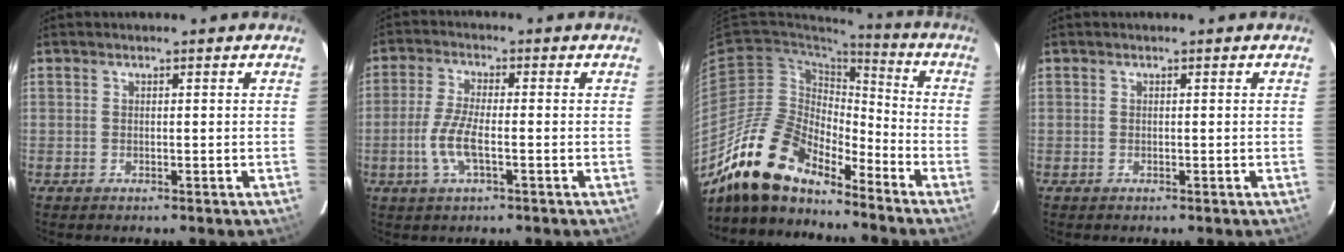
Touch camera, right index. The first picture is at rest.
{"total": 6.6, "force": [-2.0, 1.6, 6.1], "torque": [-0.132, -0.002, -0.040]}
{"total": 16.7, "force": [-13.9, 5.6, 7.2], "torque": [-0.138, -0.005, -0.263]}
{"total": 0.0}